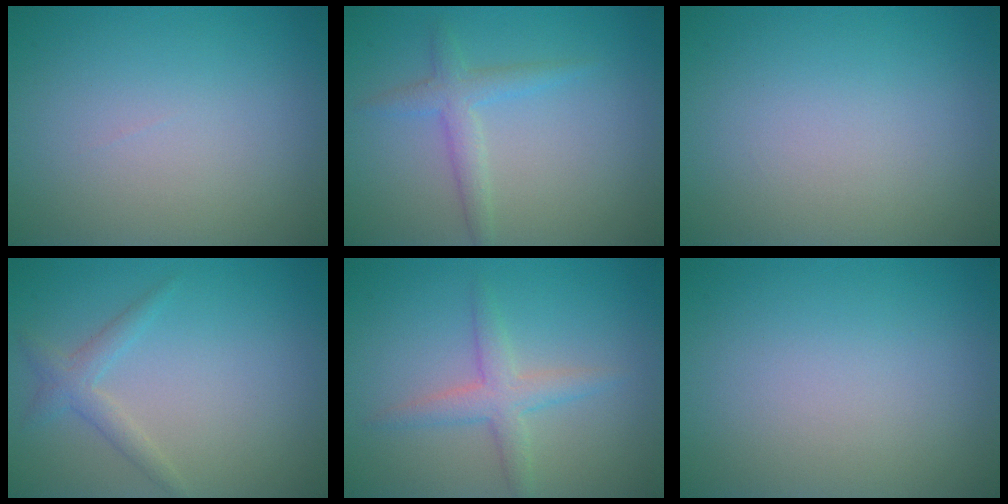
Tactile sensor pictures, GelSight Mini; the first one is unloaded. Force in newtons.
{"total": 2.3, "press": 2.3, "slide": 0.1}
{"total": 0.0}
{"total": 1.8, "press": 1.8, "slide": 0.1}
{"total": 2.7, "press": 2.7, "slide": 0.1}
{"total": 0.0}